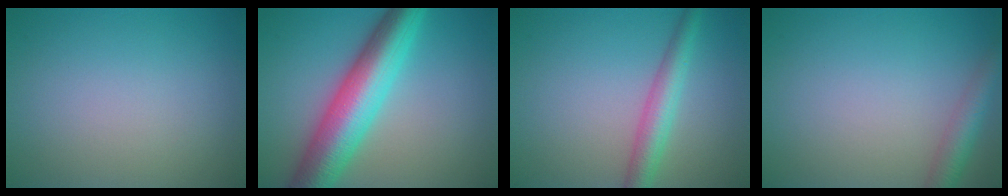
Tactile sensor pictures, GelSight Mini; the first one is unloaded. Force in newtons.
{"total": 9.4, "press": 9.4, "slide": 0.0}
{"total": 3.5, "press": 3.5, "slide": 0.0}
{"total": 3.0, "press": 3.0, "slide": 0.1}